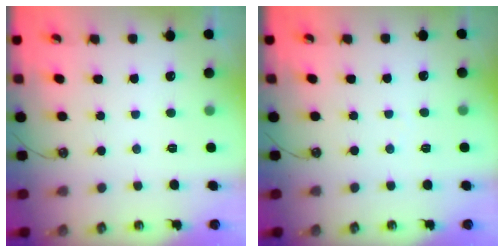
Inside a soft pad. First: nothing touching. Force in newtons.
{"total": 2.6, "press": 2.6, "slide": 0.4}